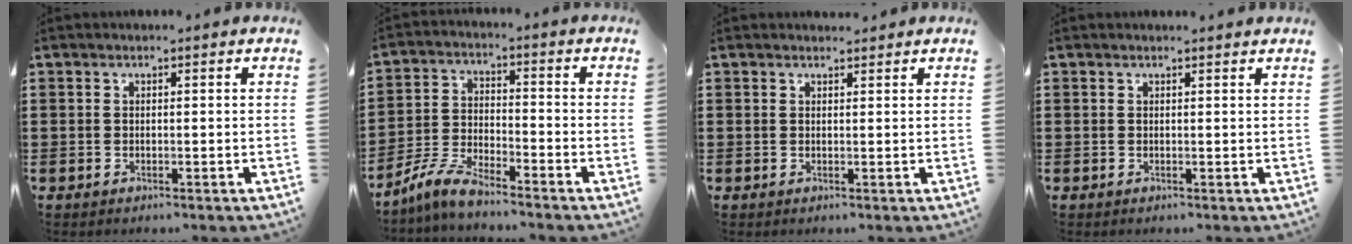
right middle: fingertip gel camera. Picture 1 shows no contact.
{"total": 6.4, "force": [-5.7, 0.7, 2.9], "torque": [-0.080, -0.006, -0.117]}
{"total": 1.1, "force": [1.0, 0.4, -0.1], "torque": [0.008, -0.002, 0.017]}
{"total": 0.5, "force": [0.5, 0.0, 0.2], "torque": [0.004, -0.004, 0.007]}